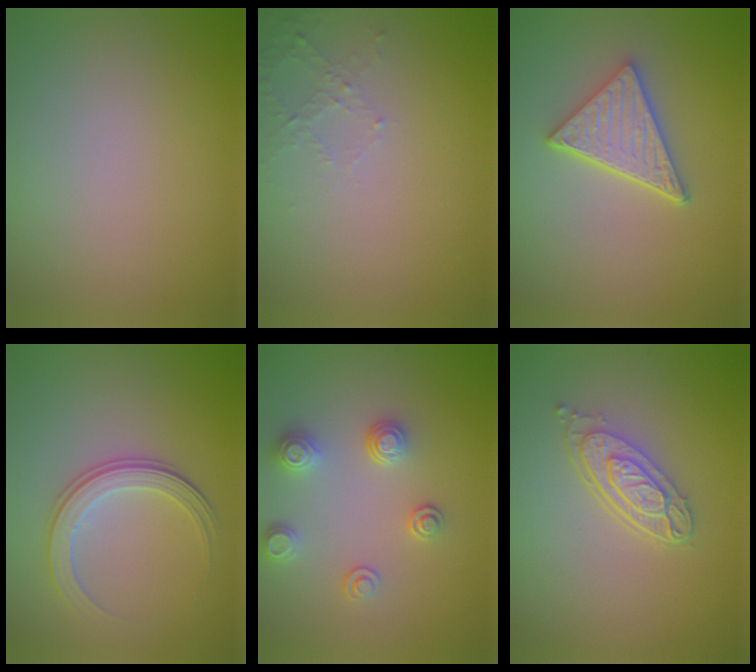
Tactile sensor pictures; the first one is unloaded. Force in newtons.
{"total": 1.3, "press": 1.3, "slide": 0.4}
{"total": 4.8, "press": 3.7, "slide": 3.1}
{"total": 2.9, "press": 2.7, "slide": 1.0}
{"total": 2.6, "press": 2.6, "slide": 0.5}
{"total": 4.1, "press": 3.0, "slide": 2.7}